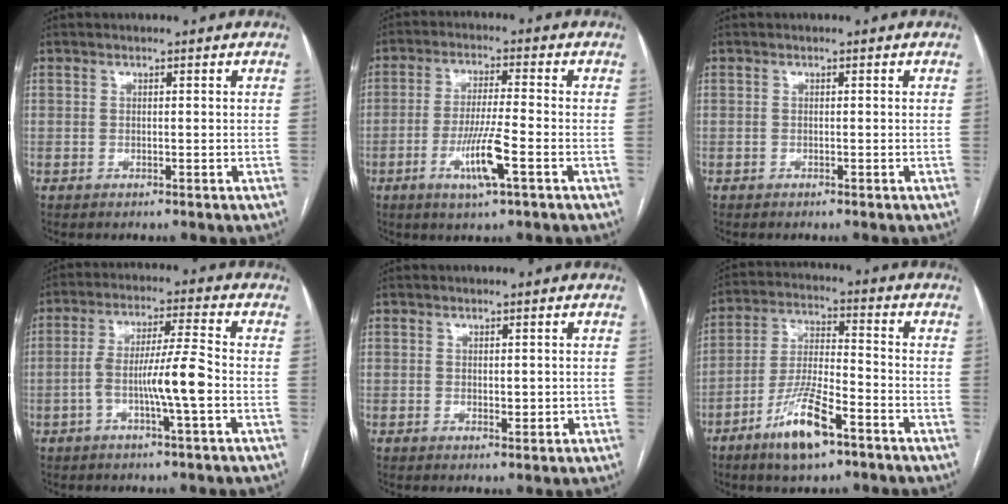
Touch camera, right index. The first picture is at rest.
{"total": 7.9, "force": [-3.1, 0.0, 7.2], "torque": [-0.138, -0.012, -0.057]}
{"total": 0.0}
{"total": 8.4, "force": [-2.4, -0.3, 8.1], "torque": [-0.152, 0.011, -0.043]}
{"total": 1.5, "force": [0.1, 0.8, 1.2], "torque": [-0.017, -0.005, 0.005]}
{"total": 10.9, "force": [-6.5, 2.4, 8.4], "torque": [-0.171, -0.008, -0.118]}